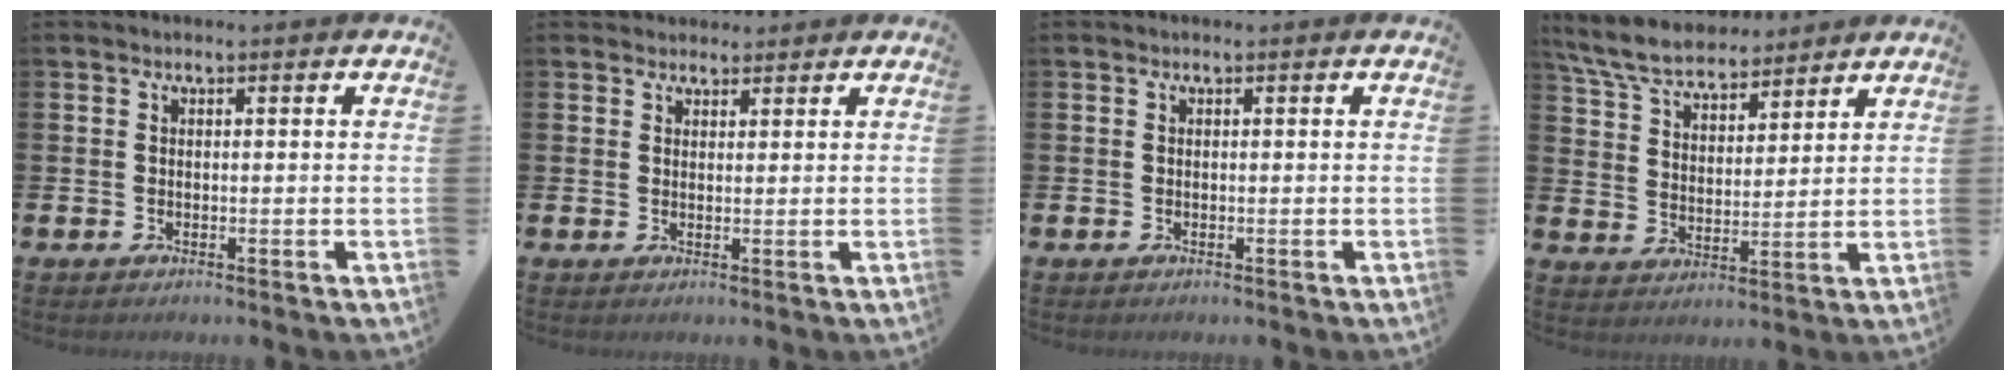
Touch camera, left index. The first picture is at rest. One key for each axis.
{"total": 2.2, "fx": 2.1, "fy": 0.7, "fz": -0.2, "tx": 0.011, "ty": -0.007, "tz": 0.037}
{"total": 0.0}
{"total": 7.6, "fx": 7.1, "fy": 2.0, "fz": 2.0, "tx": -0.071, "ty": -0.028, "tz": 0.131}